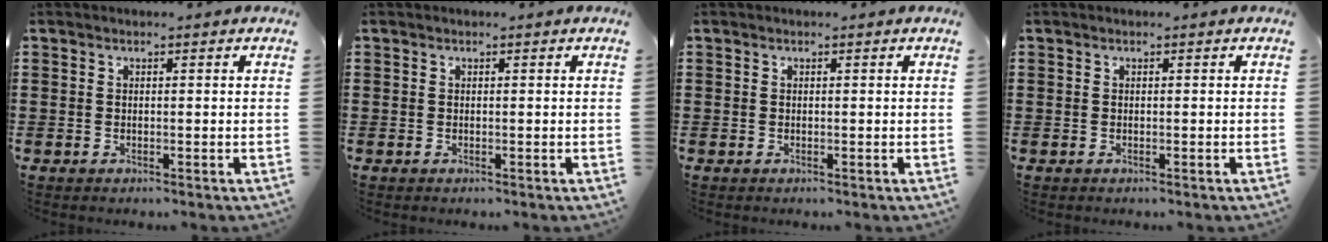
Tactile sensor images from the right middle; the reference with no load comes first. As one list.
[{"total": 0.0}, {"total": 0.0}, {"total": 0.0}]